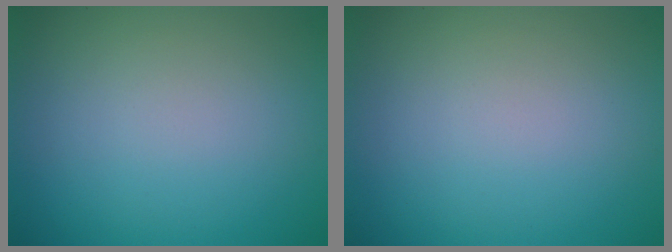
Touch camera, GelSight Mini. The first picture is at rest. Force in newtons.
{"total": 0.0}